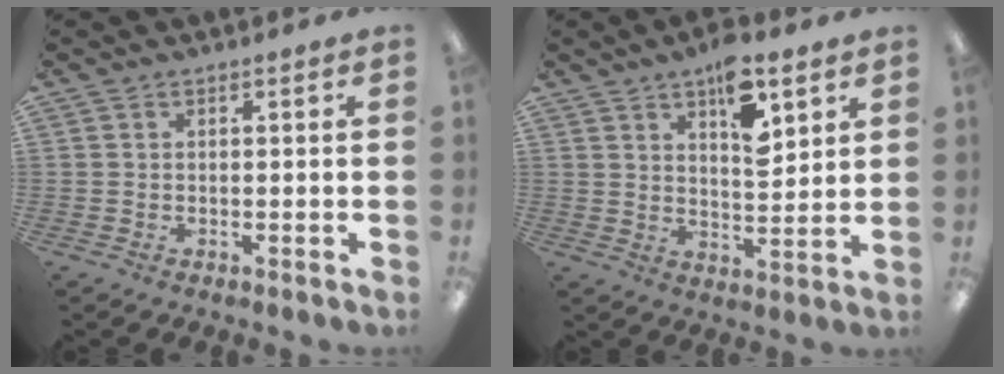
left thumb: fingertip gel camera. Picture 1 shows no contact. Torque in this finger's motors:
{"motor_torque": [1.05, 0.87, 1.11, -0.41, 0.06]}